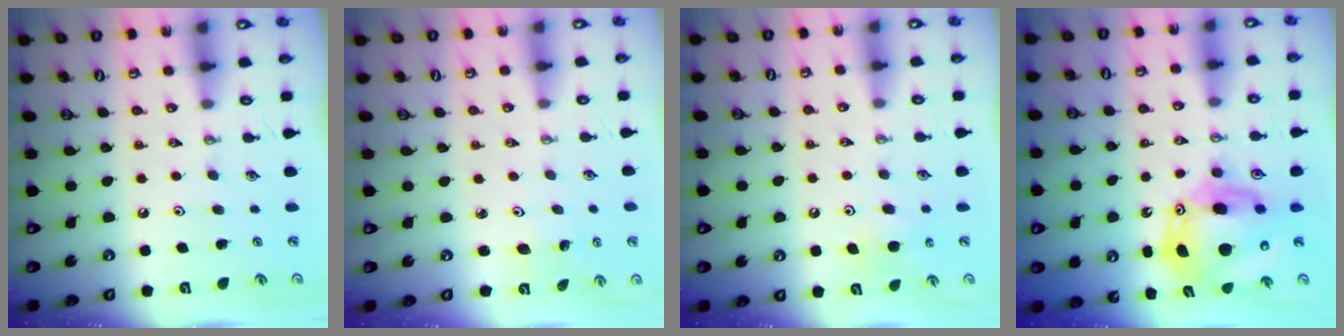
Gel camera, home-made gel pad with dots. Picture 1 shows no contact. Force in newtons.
{"total": 2.5, "press": 2.5, "slide": 0.2}
{"total": 4.8, "press": 4.8, "slide": 0.5}
{"total": 14.4, "press": 14.2, "slide": 2.3}